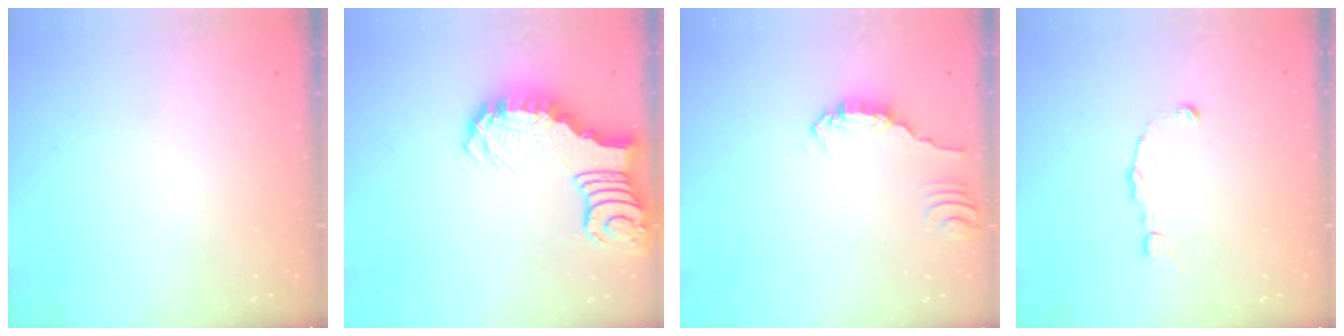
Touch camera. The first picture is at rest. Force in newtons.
{"total": 3.5, "press": 3.4, "slide": 0.6}
{"total": 1.4, "press": 1.4, "slide": 0.3}
{"total": 1.5, "press": 1.5, "slide": 0.1}